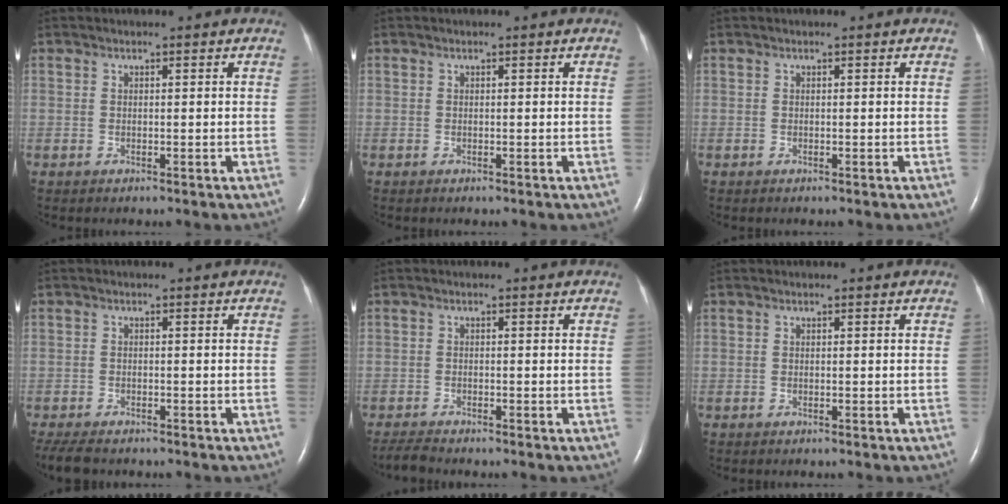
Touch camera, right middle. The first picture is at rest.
{"total": 0.0}
{"total": 0.0}
{"total": 5.9, "force": [-4.9, 2.0, 2.7], "torque": [-0.048, -0.012, -0.077]}
{"total": 2.2, "force": [-2.2, -0.1, 0.5], "torque": [-0.018, -0.012, -0.040]}
{"total": 0.0}